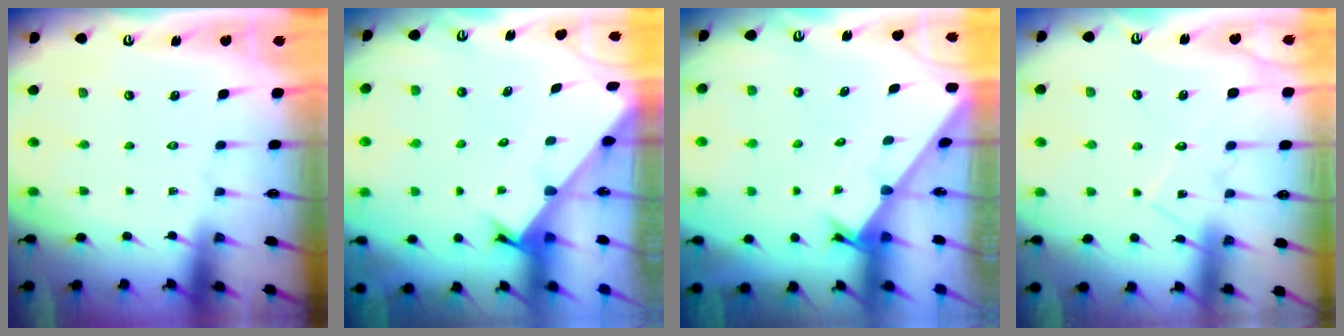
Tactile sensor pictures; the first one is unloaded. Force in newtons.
{"total": 2.5, "press": 2.5, "slide": 0.2}
{"total": 1.7, "press": 1.7, "slide": 0.1}
{"total": 10.8, "press": 10.8, "slide": 0.7}